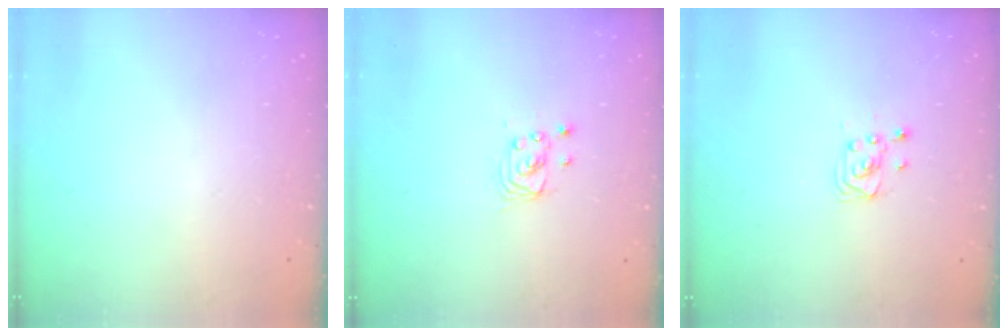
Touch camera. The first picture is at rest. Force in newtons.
{"total": 2.8, "press": 2.8, "slide": 0.2}
{"total": 2.9, "press": 2.9, "slide": 0.4}